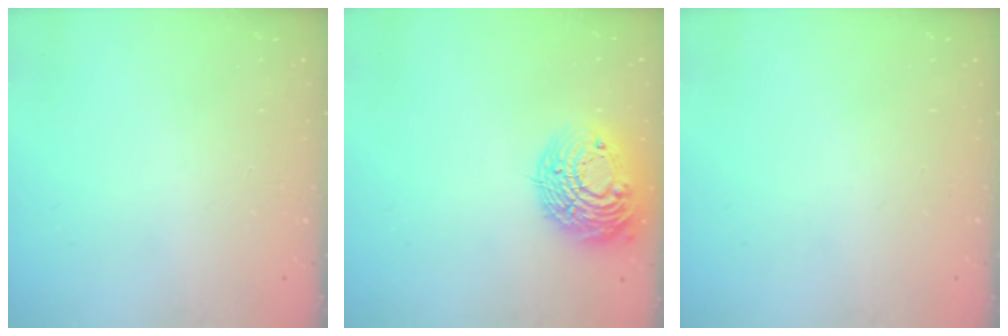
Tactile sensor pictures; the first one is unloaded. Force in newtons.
{"total": 15.3, "press": 15.3, "slide": 1.2}
{"total": 0.0}